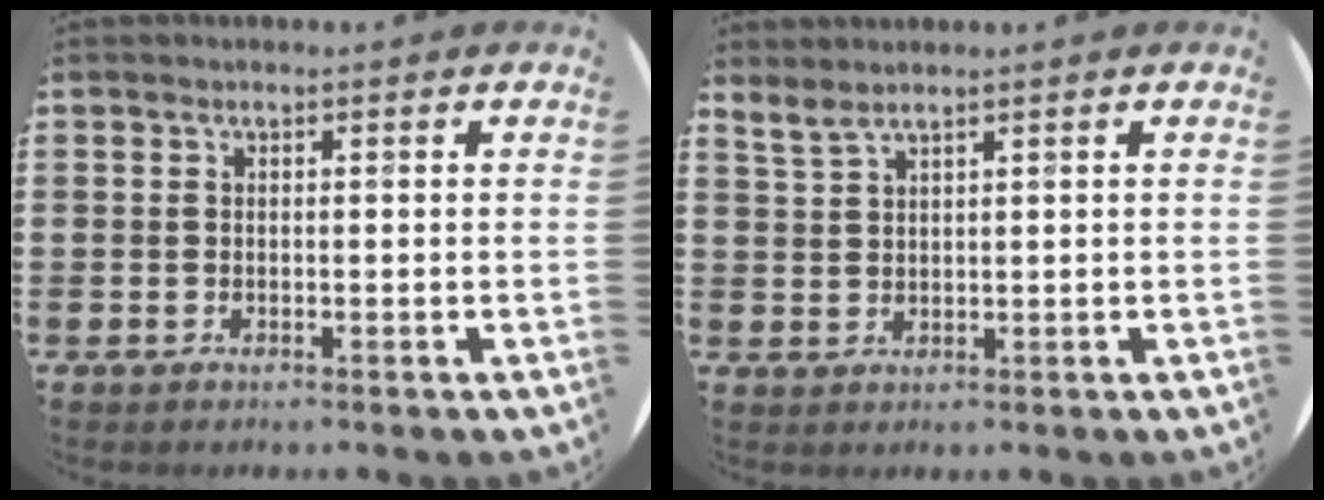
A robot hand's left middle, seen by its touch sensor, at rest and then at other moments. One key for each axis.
{"total": 1.9, "fx": 1.7, "fy": 0.1, "fz": 0.6, "tx": -0.015, "ty": 0.000, "tz": 0.033}